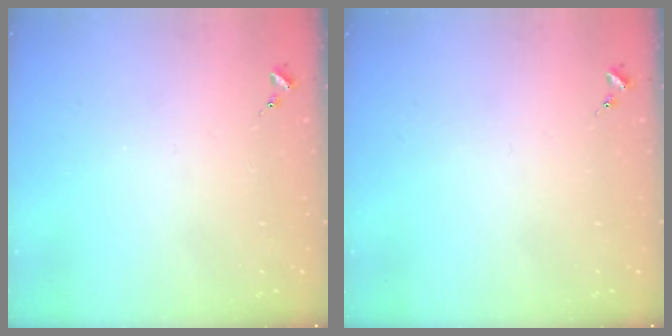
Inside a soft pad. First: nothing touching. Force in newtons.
{"total": 0.0}